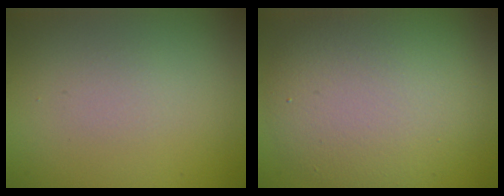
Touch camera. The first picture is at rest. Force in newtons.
{"total": 7.8, "press": 7.7, "slide": 0.6}